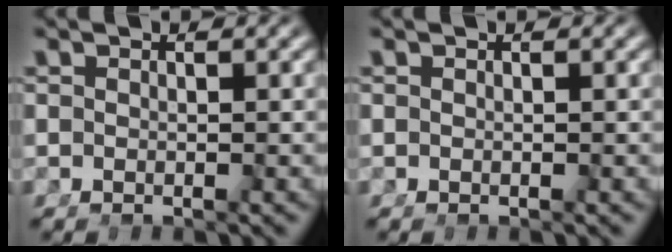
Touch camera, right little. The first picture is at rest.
{"total": 0.0}